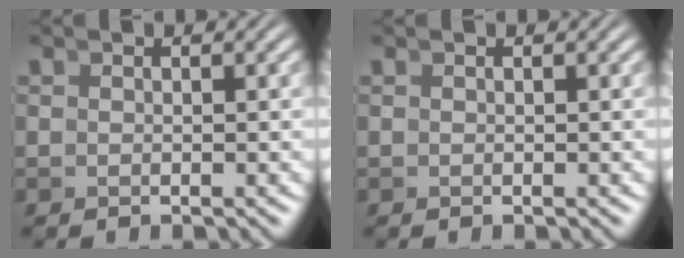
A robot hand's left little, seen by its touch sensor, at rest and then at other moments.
{"total": 0.0}